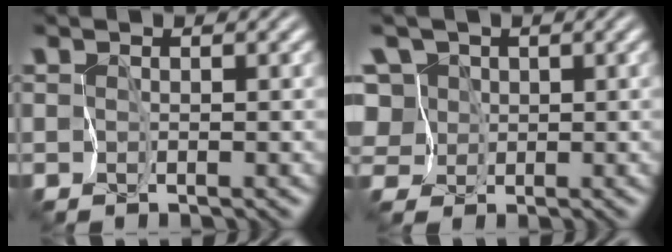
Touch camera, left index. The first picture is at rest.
{"total": 6.8, "force": [1.8, 5.8, 3.0], "torque": [-0.053, 0.032, -0.003]}